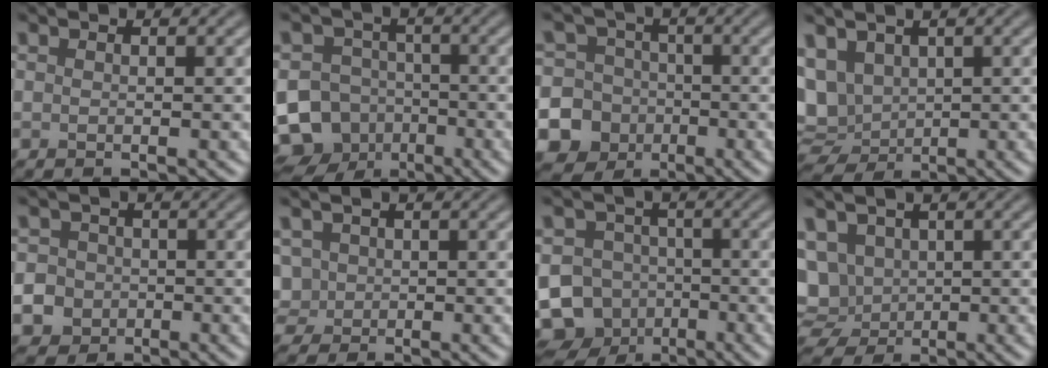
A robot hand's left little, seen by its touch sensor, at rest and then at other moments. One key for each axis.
{"total": 14.5, "fx": -6.8, "fy": 12.3, "fz": 3.7, "tx": -0.089, "ty": -0.041, "tz": -0.126}
{"total": 16.9, "fx": -5.5, "fy": 15.8, "fz": 2.7, "tx": -0.101, "ty": -0.030, "tz": -0.117}
{"total": 6.7, "fx": 1.3, "fy": 5.2, "fz": 4.1, "tx": -0.088, "ty": -0.006, "tz": 0.029}
{"total": 11.2, "fx": -4.5, "fy": 9.9, "fz": 2.7, "tx": -0.073, "ty": -0.030, "tz": -0.108}
{"total": 2.9, "fx": 0.4, "fy": 2.7, "fz": 1.1, "tx": -0.028, "ty": 0.007, "tz": 0.014}
{"total": 12.7, "fx": -5.9, "fy": 10.8, "fz": 3.4, "tx": -0.074, "ty": -0.037, "tz": -0.118}
{"total": 7.0, "fx": 0.8, "fy": 5.7, "fz": 4.1, "tx": -0.088, "ty": 0.003, "tz": 0.010}